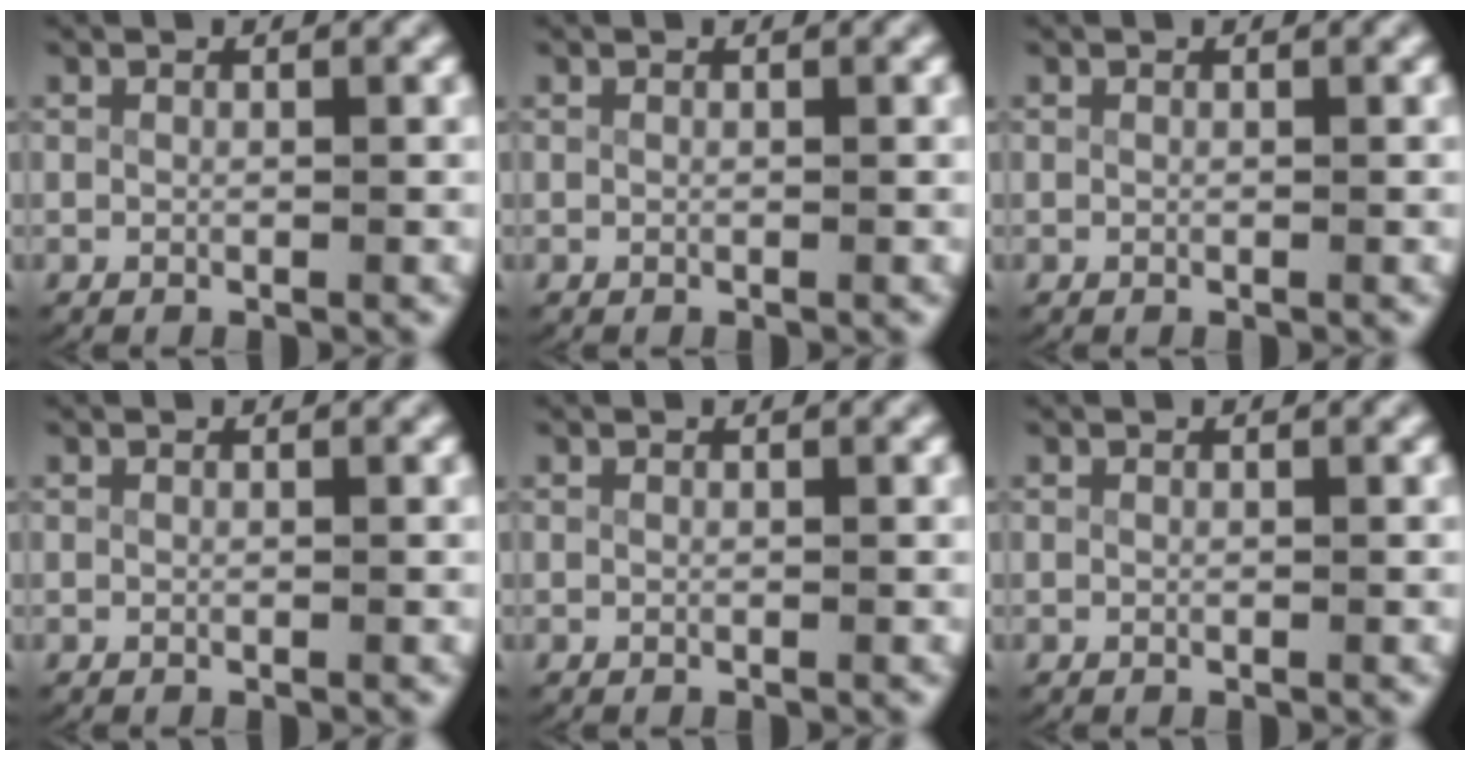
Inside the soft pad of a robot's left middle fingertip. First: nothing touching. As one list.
[{"total": 0.0}, {"total": 0.0}, {"total": 0.0}, {"total": 0.0}, {"total": 0.0}]